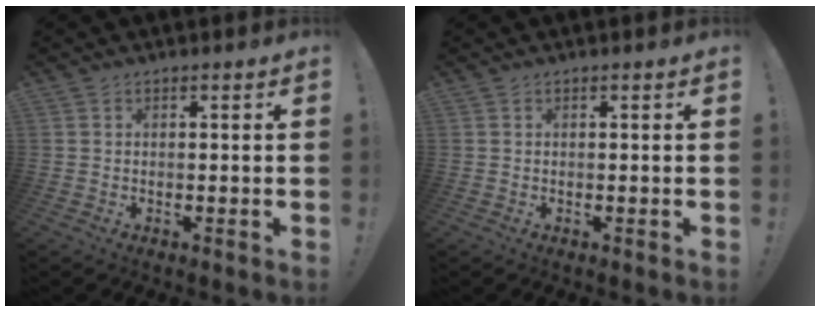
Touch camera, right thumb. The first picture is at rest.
{"total": 0.0}